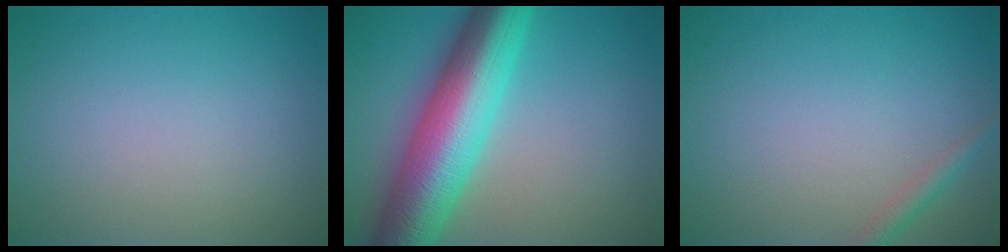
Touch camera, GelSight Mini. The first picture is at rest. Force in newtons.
{"total": 11.5, "press": 11.5, "slide": 0.1}
{"total": 1.3, "press": 1.3, "slide": 0.0}